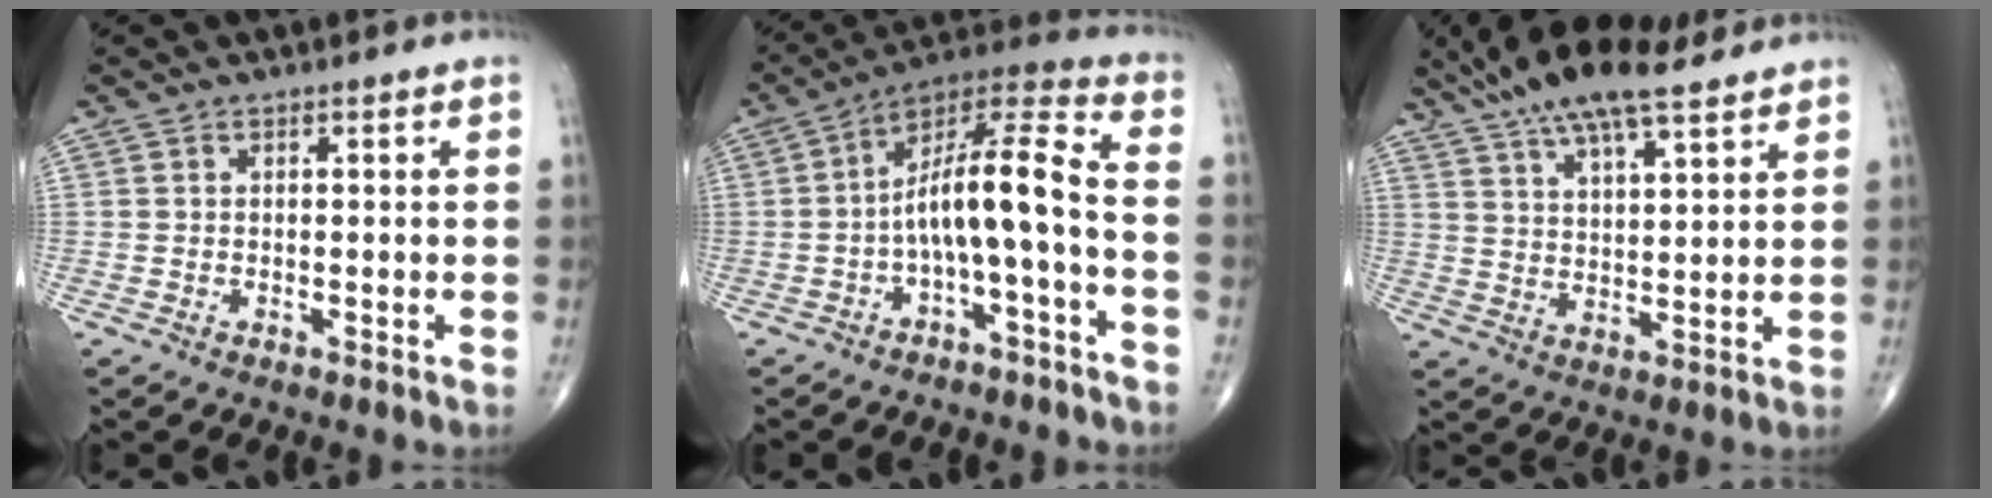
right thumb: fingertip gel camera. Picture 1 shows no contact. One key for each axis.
{"total": 12.7, "fx": -2.9, "fy": 2.1, "fz": 12.2, "tx": -0.224, "ty": 0.076, "tz": -0.050}
{"total": 15.2, "fx": 11.0, "fy": 4.5, "fz": 9.4, "tx": -0.159, "ty": -0.029, "tz": 0.195}